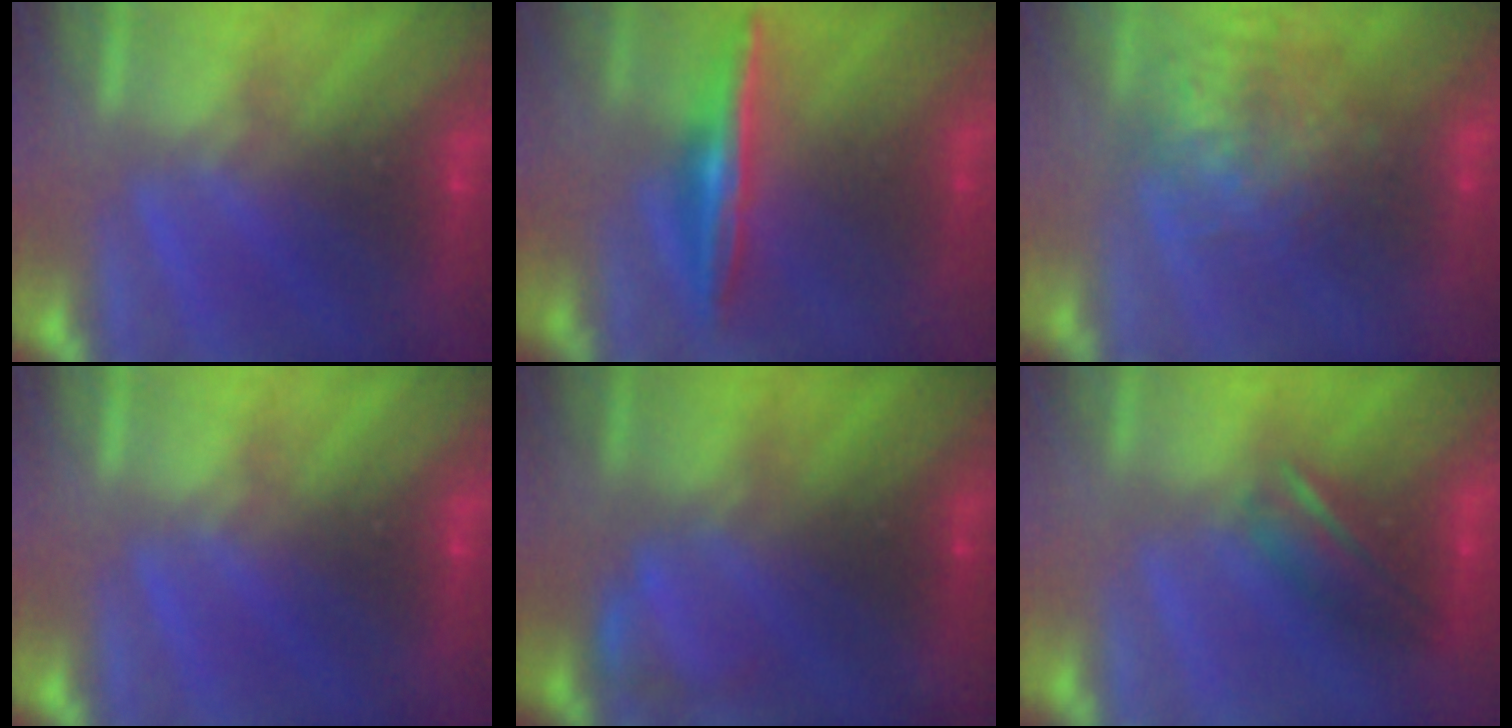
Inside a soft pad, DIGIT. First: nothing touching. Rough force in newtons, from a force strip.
{"total": 1.5}
{"total": 7.3}
{"total": 0.0}
{"total": 2.3}
{"total": 5.8}